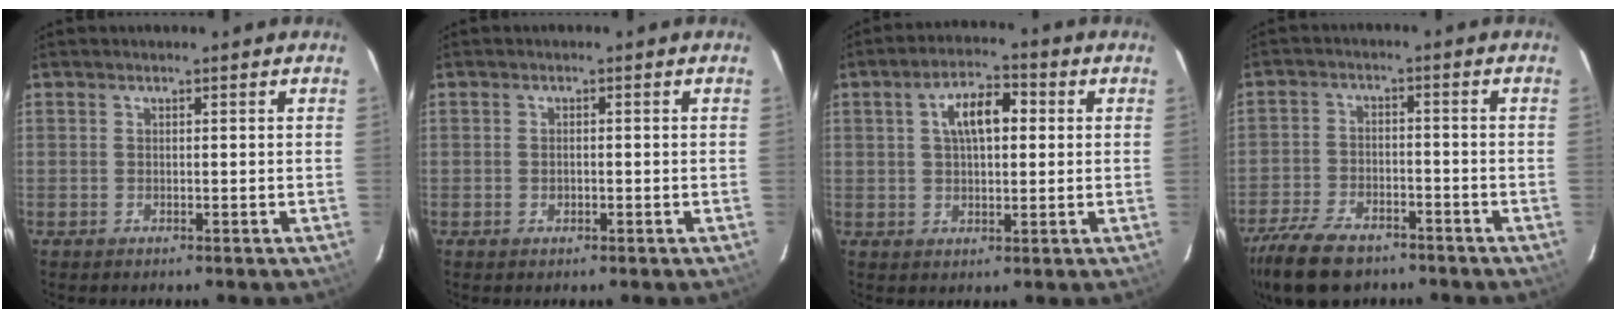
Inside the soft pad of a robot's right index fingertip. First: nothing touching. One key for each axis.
{"total": 1.0, "fx": -0.4, "fy": 0.8, "fz": 0.6, "tx": -0.011, "ty": 0.000, "tz": -0.005}
{"total": 7.6, "fx": 1.8, "fy": 3.6, "fz": 6.4, "tx": -0.112, "ty": 0.022, "tz": 0.031}
{"total": 13.3, "fx": -10.0, "fy": 6.1, "fz": 6.4, "tx": -0.163, "ty": -0.016, "tz": -0.176}